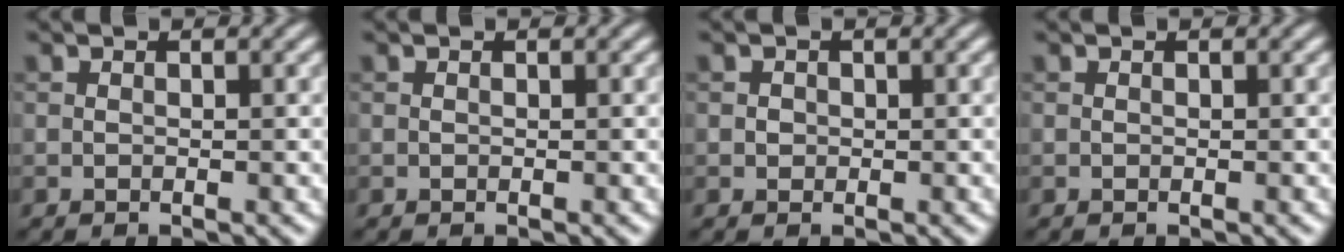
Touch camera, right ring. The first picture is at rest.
{"total": 0.0}
{"total": 0.6, "force": [0.0, 0.6, 0.1], "torque": [0.003, -0.002, 0.000]}
{"total": 0.0}